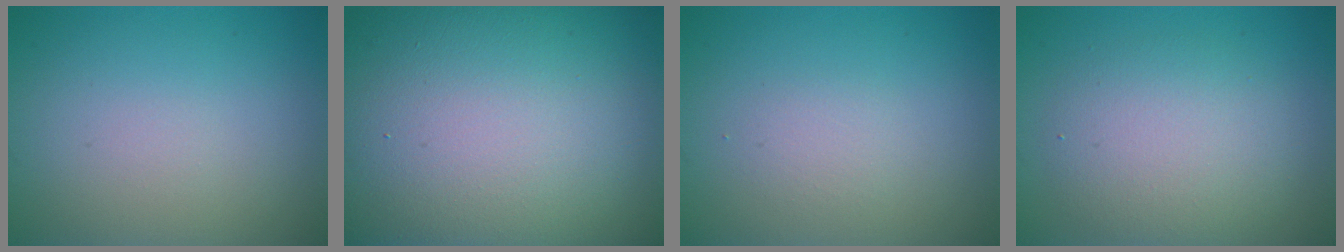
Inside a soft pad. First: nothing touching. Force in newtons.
{"total": 26.4, "press": 26.3, "slide": 1.2}
{"total": 1.2, "press": 1.2, "slide": 0.0}
{"total": 4.7, "press": 4.7, "slide": 0.2}